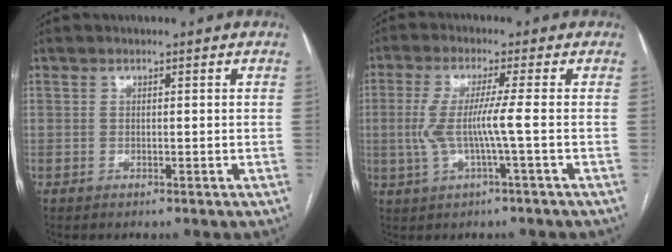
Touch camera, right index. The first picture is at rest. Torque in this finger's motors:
{"motor_torque": [1.21, -0.22, 0.69, 0.16]}